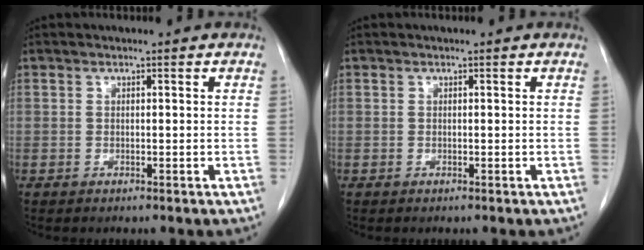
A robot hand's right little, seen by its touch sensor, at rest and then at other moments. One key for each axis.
{"total": 0.0}